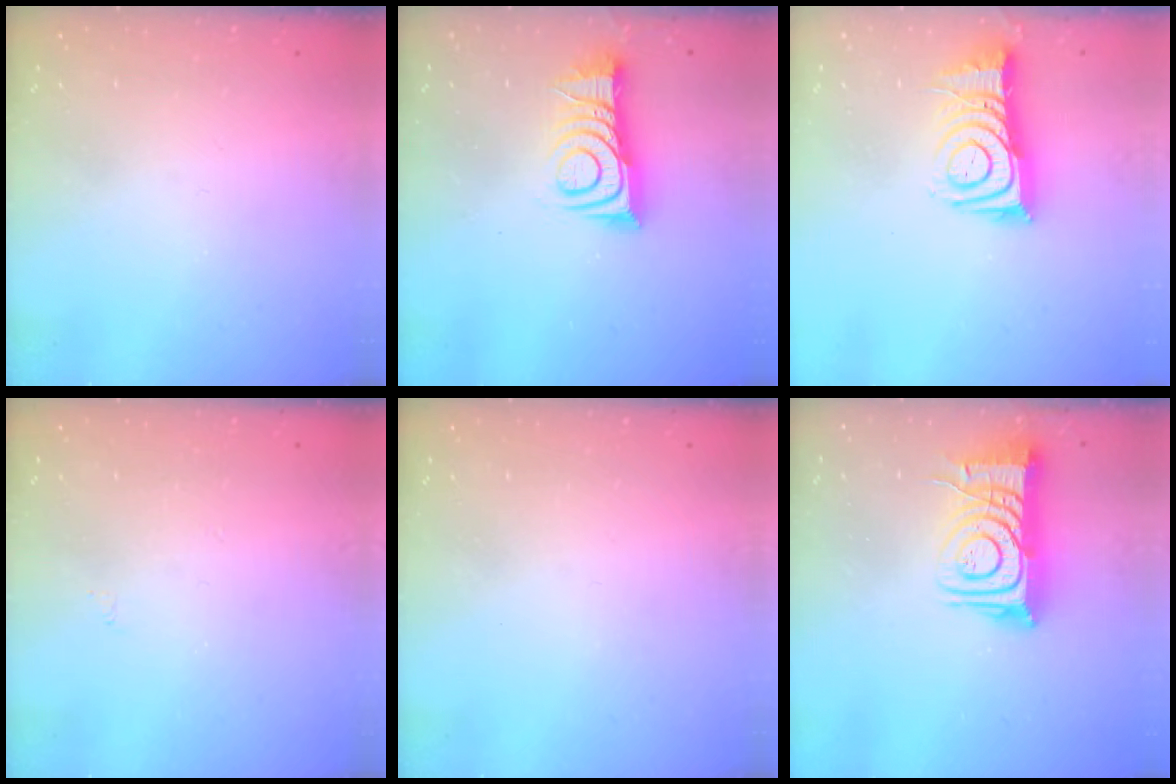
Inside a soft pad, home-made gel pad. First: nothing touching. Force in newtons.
{"total": 11.2, "press": 11.2, "slide": 0.5}
{"total": 11.8, "press": 11.8, "slide": 1.1}
{"total": 3.4, "press": 3.3, "slide": 0.5}
{"total": 0.0}
{"total": 14.3, "press": 14.2, "slide": 1.6}